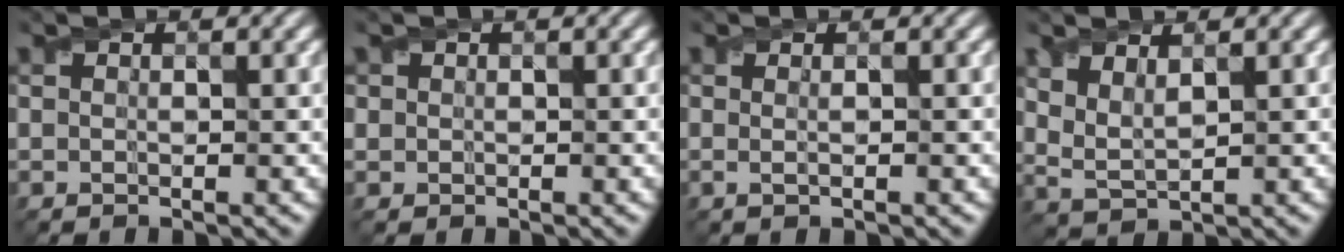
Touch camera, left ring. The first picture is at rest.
{"total": 0.7, "force": [0.1, 0.7, 0.0], "torque": [0.003, -0.002, 0.004]}
{"total": 1.1, "force": [0.2, 0.3, 1.0], "torque": [-0.014, -0.007, -0.001]}
{"total": 2.8, "force": [1.8, 1.1, 1.8], "torque": [-0.044, -0.007, 0.042]}